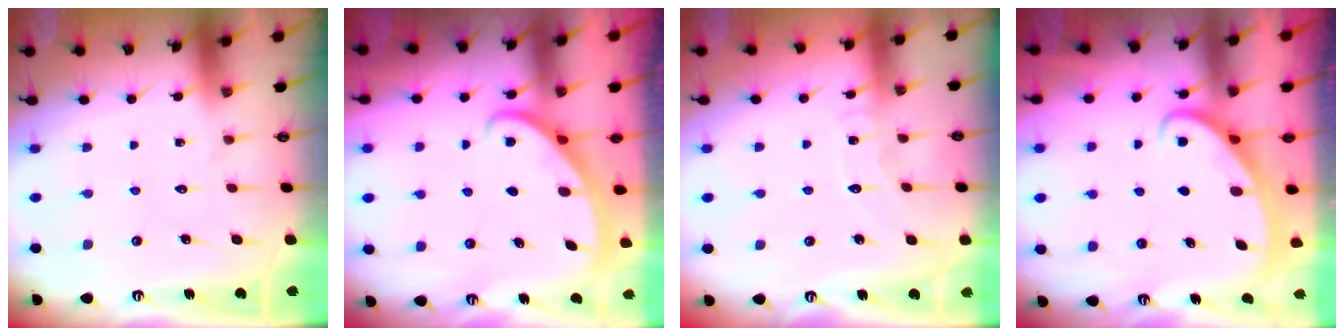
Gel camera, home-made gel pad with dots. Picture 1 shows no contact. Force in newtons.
{"total": 2.8, "press": 2.8, "slide": 0.1}
{"total": 5.0, "press": 5.0, "slide": 0.6}
{"total": 2.6, "press": 2.6, "slide": 0.4}